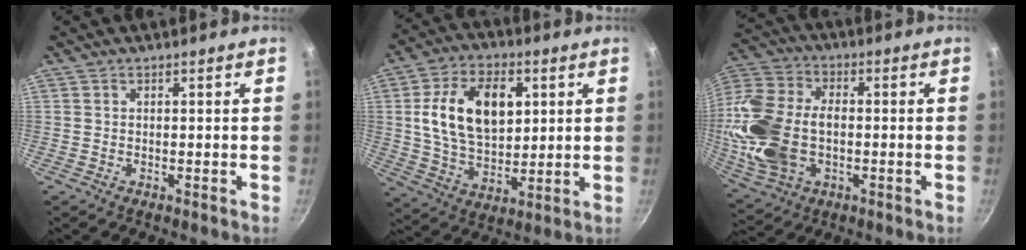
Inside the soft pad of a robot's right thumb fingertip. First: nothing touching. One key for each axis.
{"total": 17.2, "fx": 3.8, "fy": 11.0, "fz": 12.7, "tx": -0.197, "ty": -0.004, "tz": 0.066}
{"total": 18.9, "fx": -1.8, "fy": 12.7, "fz": 13.9, "tx": -0.278, "ty": 0.027, "tz": -0.031}